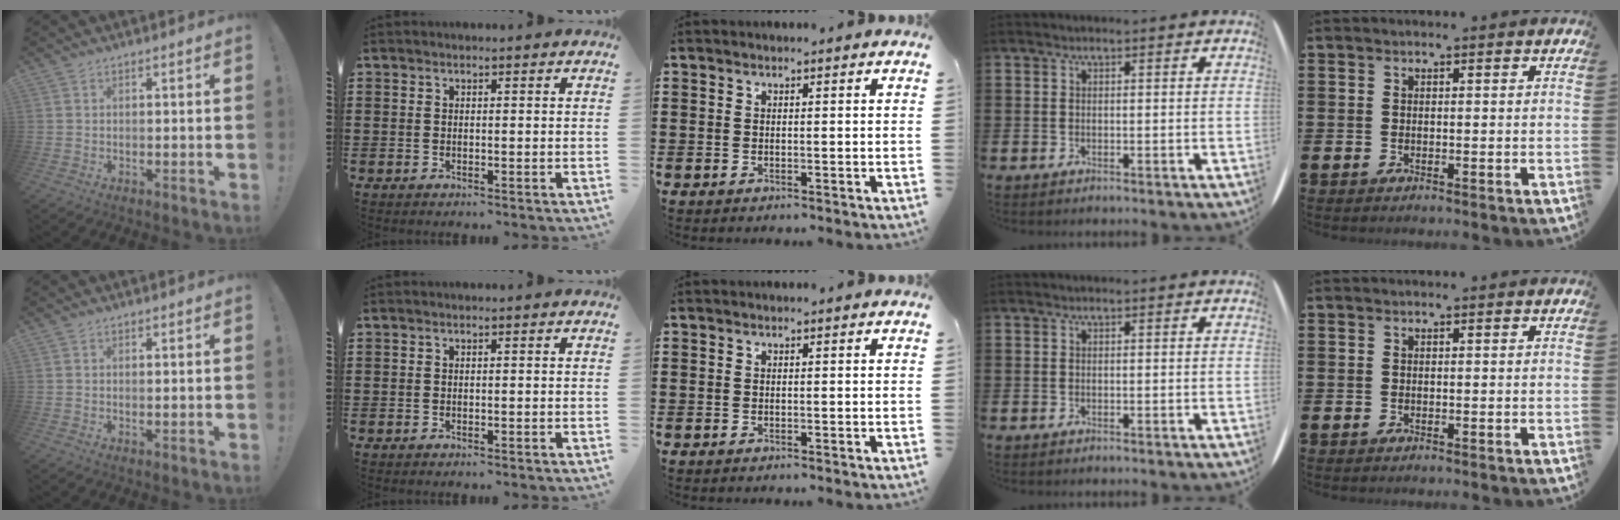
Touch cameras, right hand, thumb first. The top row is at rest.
{"thumb": {"total": 0.6, "force": [0.4, 0.0, 0.4], "torque": [-0.001, -0.004, 0.006]}}